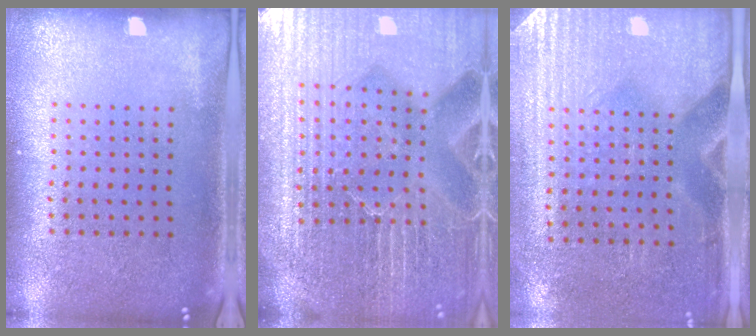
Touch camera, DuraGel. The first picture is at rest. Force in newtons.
{"total": 6.5, "press": 5.8, "slide": 3.0}
{"total": 2.9, "press": 2.6, "slide": 1.5}